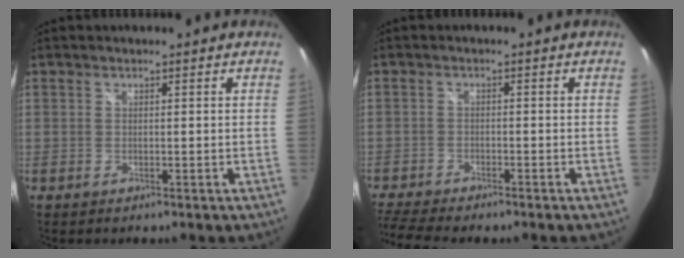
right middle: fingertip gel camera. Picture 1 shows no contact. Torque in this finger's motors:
{"motor_torque": [1.11, -1.02, 0.17, 0.08]}